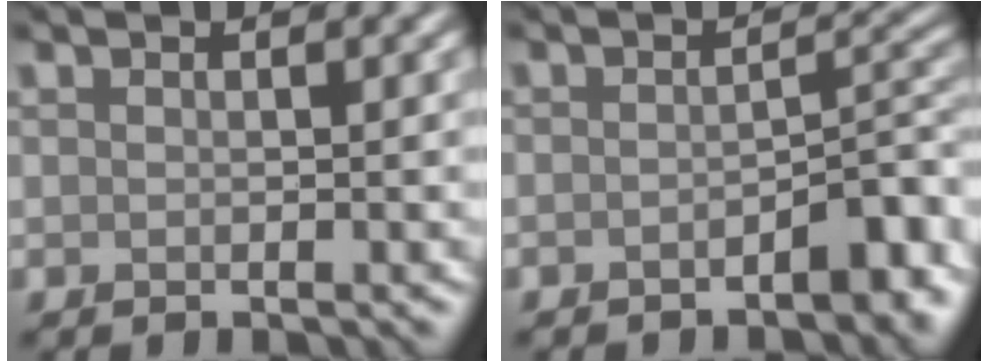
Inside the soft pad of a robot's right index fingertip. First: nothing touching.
{"total": 3.5, "force": [-2.3, 1.1, 2.4], "torque": [-0.030, 0.008, -0.038]}